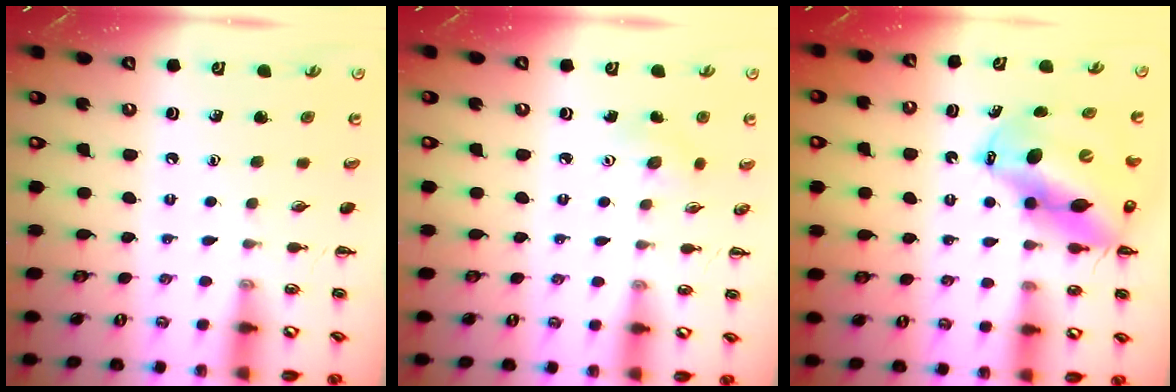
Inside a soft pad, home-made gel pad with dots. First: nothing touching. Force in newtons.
{"total": 4.0, "press": 3.8, "slide": 1.1}
{"total": 13.7, "press": 13.3, "slide": 3.6}